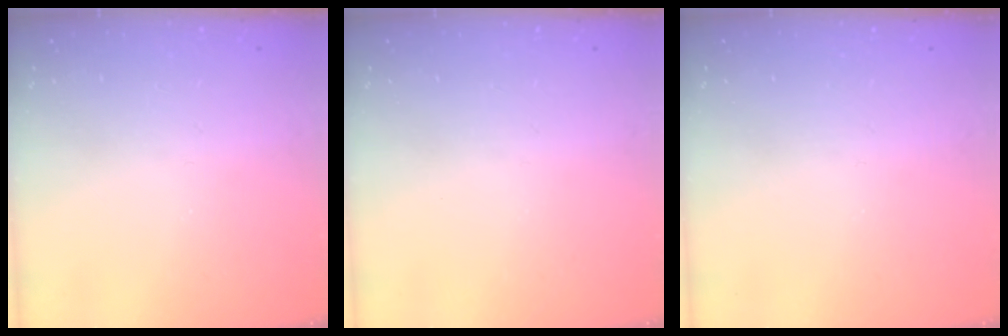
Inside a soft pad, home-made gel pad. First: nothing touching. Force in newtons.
{"total": 0.0}
{"total": 0.0}